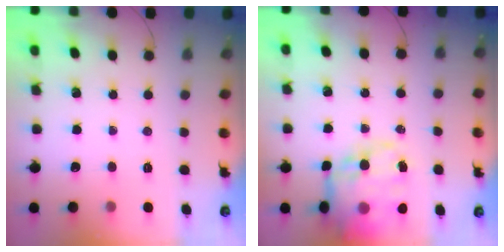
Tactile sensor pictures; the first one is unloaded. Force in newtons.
{"total": 21.1, "press": 20.5, "slide": 4.9}